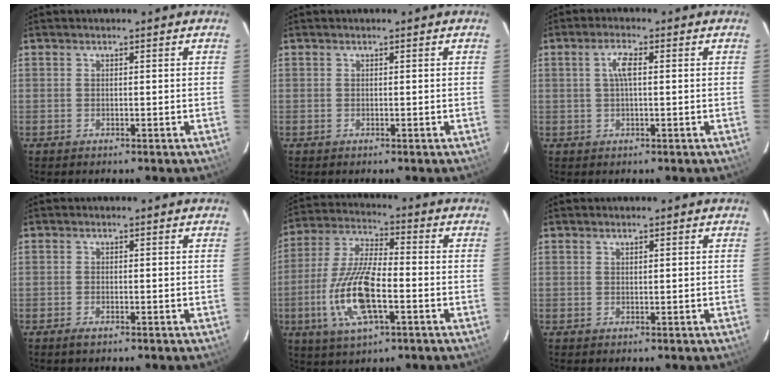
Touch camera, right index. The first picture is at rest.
{"total": 0.0}
{"total": 3.3, "force": [0.5, 0.8, 3.2], "torque": [-0.064, 0.007, 0.010]}
{"total": 1.2, "force": [-0.9, 0.4, 0.8], "torque": [-0.016, -0.003, -0.017]}
{"total": 15.0, "force": [-4.4, 5.1, 13.4], "torque": [-0.287, -0.006, -0.086]}
{"total": 0.7, "force": [0.4, 0.2, 0.5], "torque": [-0.009, 0.002, 0.009]}